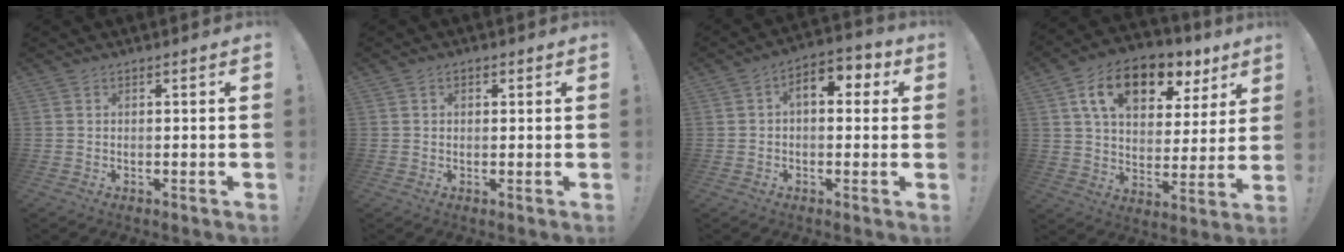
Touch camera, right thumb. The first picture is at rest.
{"total": 1.4, "force": [0.3, 1.2, 0.8], "torque": [-0.009, 0.002, 0.005]}
{"total": 8.1, "force": [1.7, 4.8, 6.3], "torque": [-0.082, 0.002, 0.027]}
{"total": 16.7, "force": [9.0, 9.9, 9.9], "torque": [-0.161, -0.037, 0.160]}